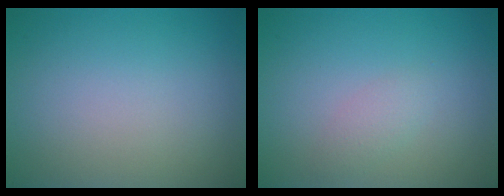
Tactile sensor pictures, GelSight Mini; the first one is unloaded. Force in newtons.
{"total": 1.2, "press": 1.2, "slide": 0.1}